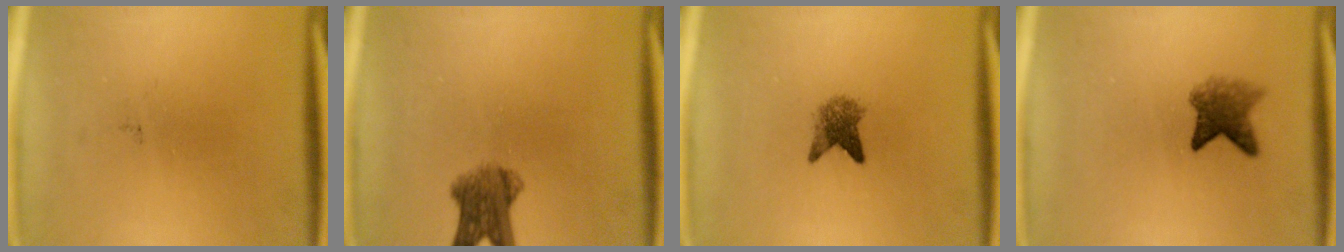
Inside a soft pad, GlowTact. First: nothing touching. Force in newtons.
{"total": 5.7}
{"total": 3.2}
{"total": 4.1}